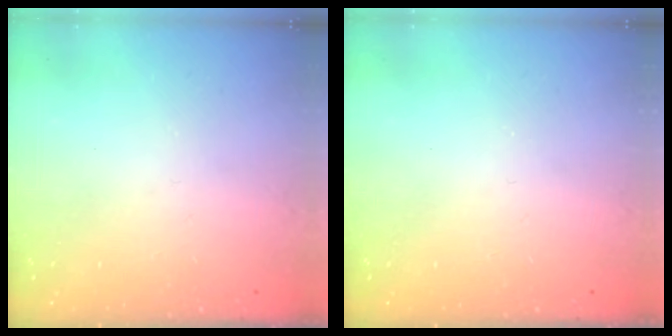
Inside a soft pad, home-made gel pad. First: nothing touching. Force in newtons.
{"total": 0.0}